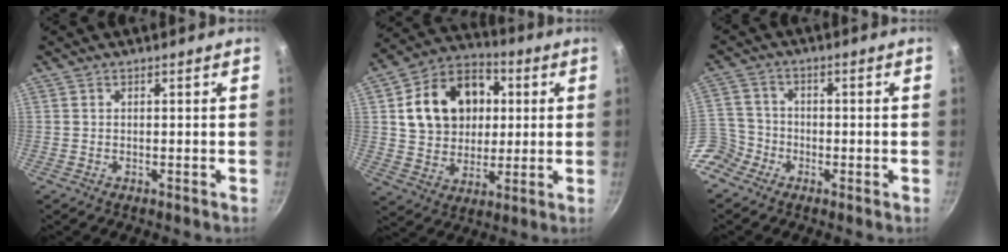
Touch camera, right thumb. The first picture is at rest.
{"total": 18.0, "force": [3.3, 14.1, 10.7], "torque": [-0.147, 0.018, 0.054]}
{"total": 7.3, "force": [-4.2, 5.7, 1.6], "torque": [-0.004, 0.046, -0.093]}